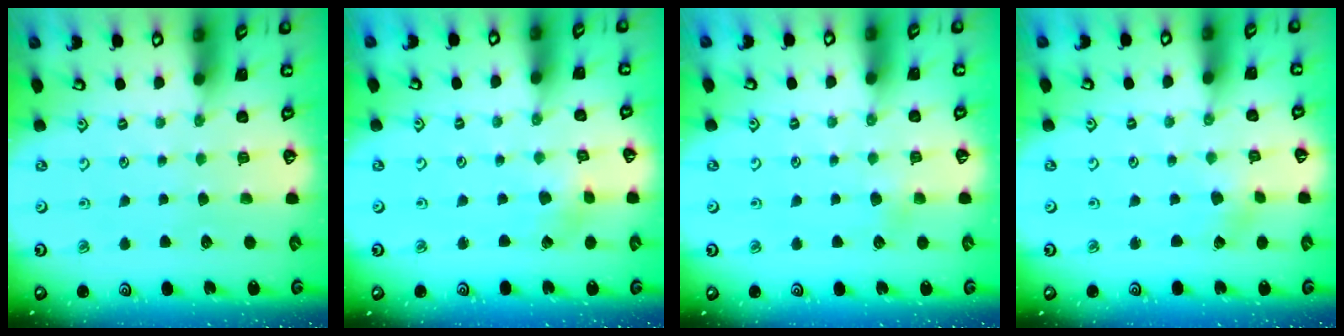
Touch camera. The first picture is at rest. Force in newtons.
{"total": 2.3, "press": 2.3, "slide": 0.3}
{"total": 3.8, "press": 3.8, "slide": 0.3}
{"total": 1.5, "press": 1.4, "slide": 0.2}